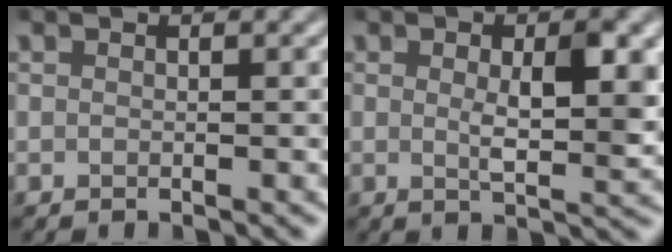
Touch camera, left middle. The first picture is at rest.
{"total": 4.5, "force": [0.7, 1.7, 4.2], "torque": [-0.067, -0.006, 0.013]}